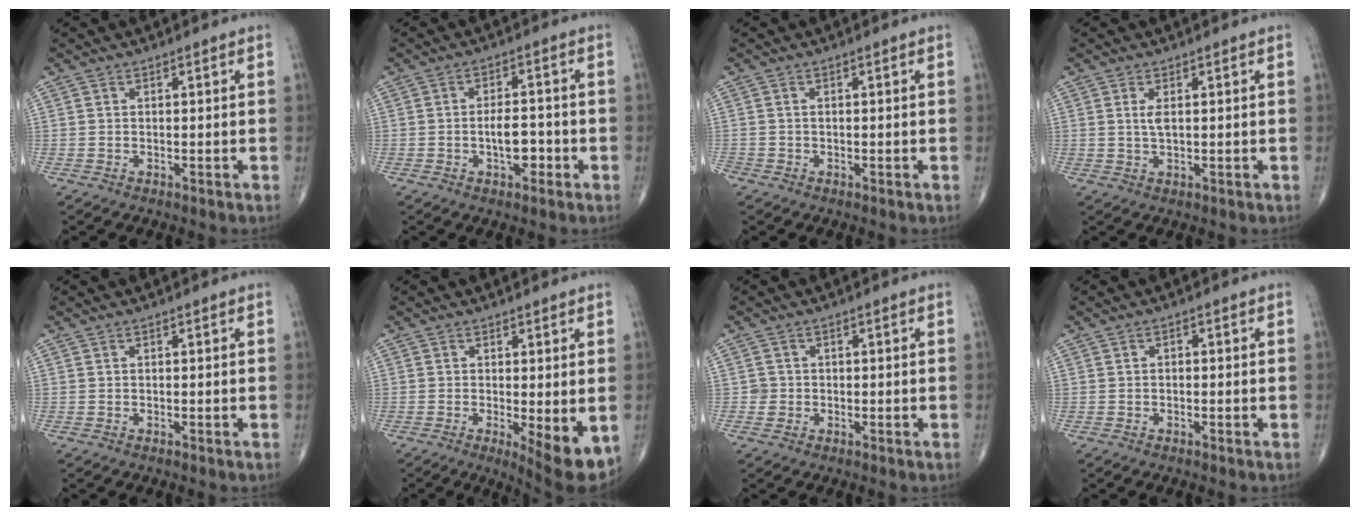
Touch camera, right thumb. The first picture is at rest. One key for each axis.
{"total": 5.1, "fx": -1.5, "fy": 2.5, "fz": 4.2, "tx": -0.056, "ty": 0.017, "tz": -0.024}
{"total": 1.3, "fx": -0.4, "fy": 1.0, "fz": 0.6, "tx": -0.009, "ty": 0.003, "tz": -0.009}
{"total": 1.2, "fx": 0.2, "fy": 0.7, "fz": 0.9, "tx": -0.018, "ty": 0.000, "tz": 0.003}
{"total": 0.0}
{"total": 8.0, "fx": -1.7, "fy": 2.2, "fz": 7.5, "tx": -0.101, "ty": -0.022, "tz": -0.020}
{"total": 1.6, "fx": -0.3, "fy": 1.6, "fz": 0.0, "tx": 0.010, "ty": 0.007, "tz": -0.007}
{"total": 0.7, "fx": -0.1, "fy": 0.4, "fz": 0.5, "tx": -0.008, "ty": 0.004, "tz": -0.005}